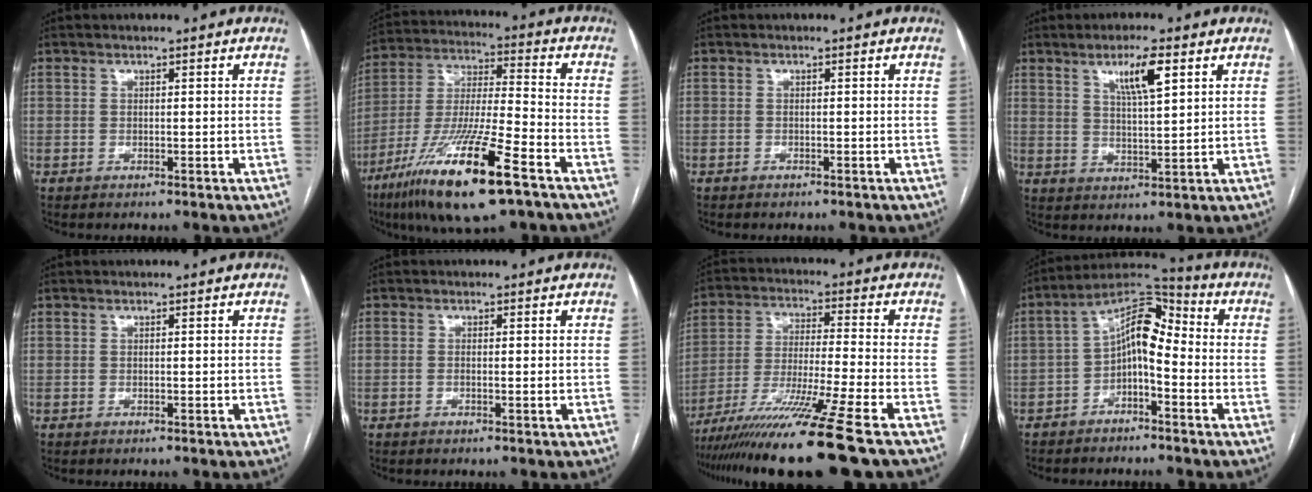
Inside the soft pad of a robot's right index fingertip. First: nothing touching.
{"total": 19.4, "force": [-10.9, 1.7, 16.0], "torque": [-0.320, -0.045, -0.199]}
{"total": 0.5, "force": [-0.5, 0.2, 0.1], "torque": [-0.007, -0.001, -0.007]}
{"total": 6.4, "force": [3.3, 0.7, 5.4], "torque": [-0.096, -0.001, 0.057]}
{"total": 0.0}
{"total": 1.0, "force": [-0.1, 0.1, 1.0], "torque": [-0.020, -0.001, -0.001]}
{"total": 16.4, "force": [-12.1, -2.6, 10.7], "torque": [-0.199, -0.048, -0.211]}
{"total": 9.1, "force": [-1.2, 3.9, 8.2], "torque": [-0.139, 0.044, -0.023]}